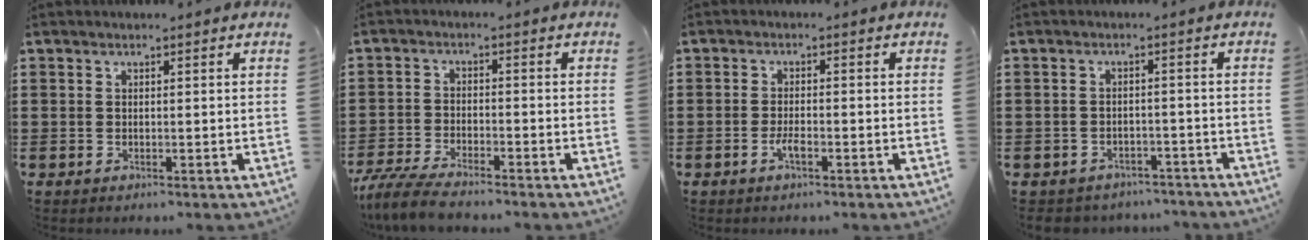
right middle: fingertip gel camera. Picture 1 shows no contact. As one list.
[{"total": 5.0, "force": [-4.6, 0.5, 2.0], "torque": [-0.060, -0.012, -0.096]}, {"total": 2.5, "force": [-1.2, 0.7, 2.1], "torque": [-0.044, 0.000, -0.024]}, {"total": 2.5, "force": [-2.4, 0.6, -0.3], "torque": [-0.003, 0.000, -0.055]}]